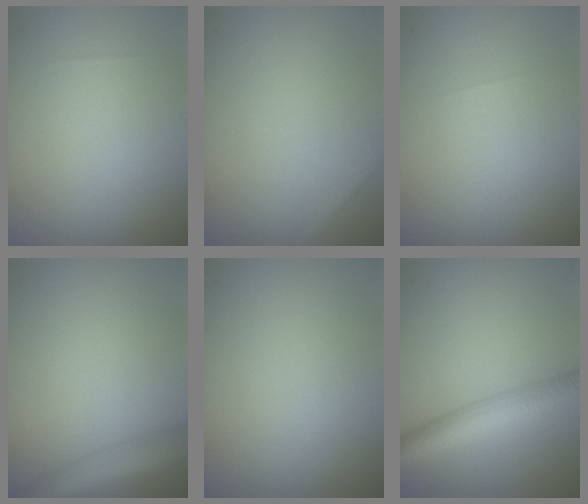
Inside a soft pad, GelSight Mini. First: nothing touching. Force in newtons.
{"total": 1.3, "press": 1.3, "slide": 0.0}
{"total": 0.0}
{"total": 4.9, "press": 4.9, "slide": 0.2}
{"total": 0.0}
{"total": 4.8, "press": 4.8, "slide": 0.2}